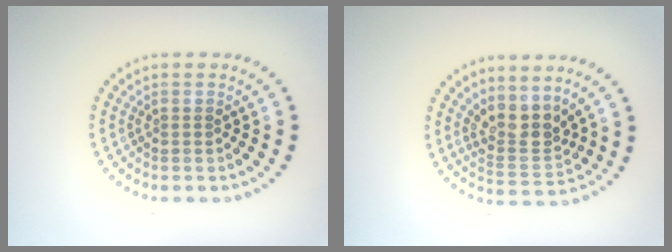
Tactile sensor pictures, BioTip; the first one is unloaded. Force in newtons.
{"total": 3.1, "press": 2.4, "slide": 2.0}